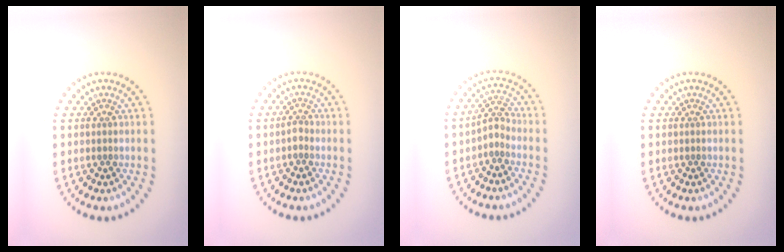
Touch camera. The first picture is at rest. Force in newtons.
{"total": 1.0, "press": 0.7, "slide": 0.7}
{"total": 1.8, "press": 1.4, "slide": 1.2}
{"total": 0.0}